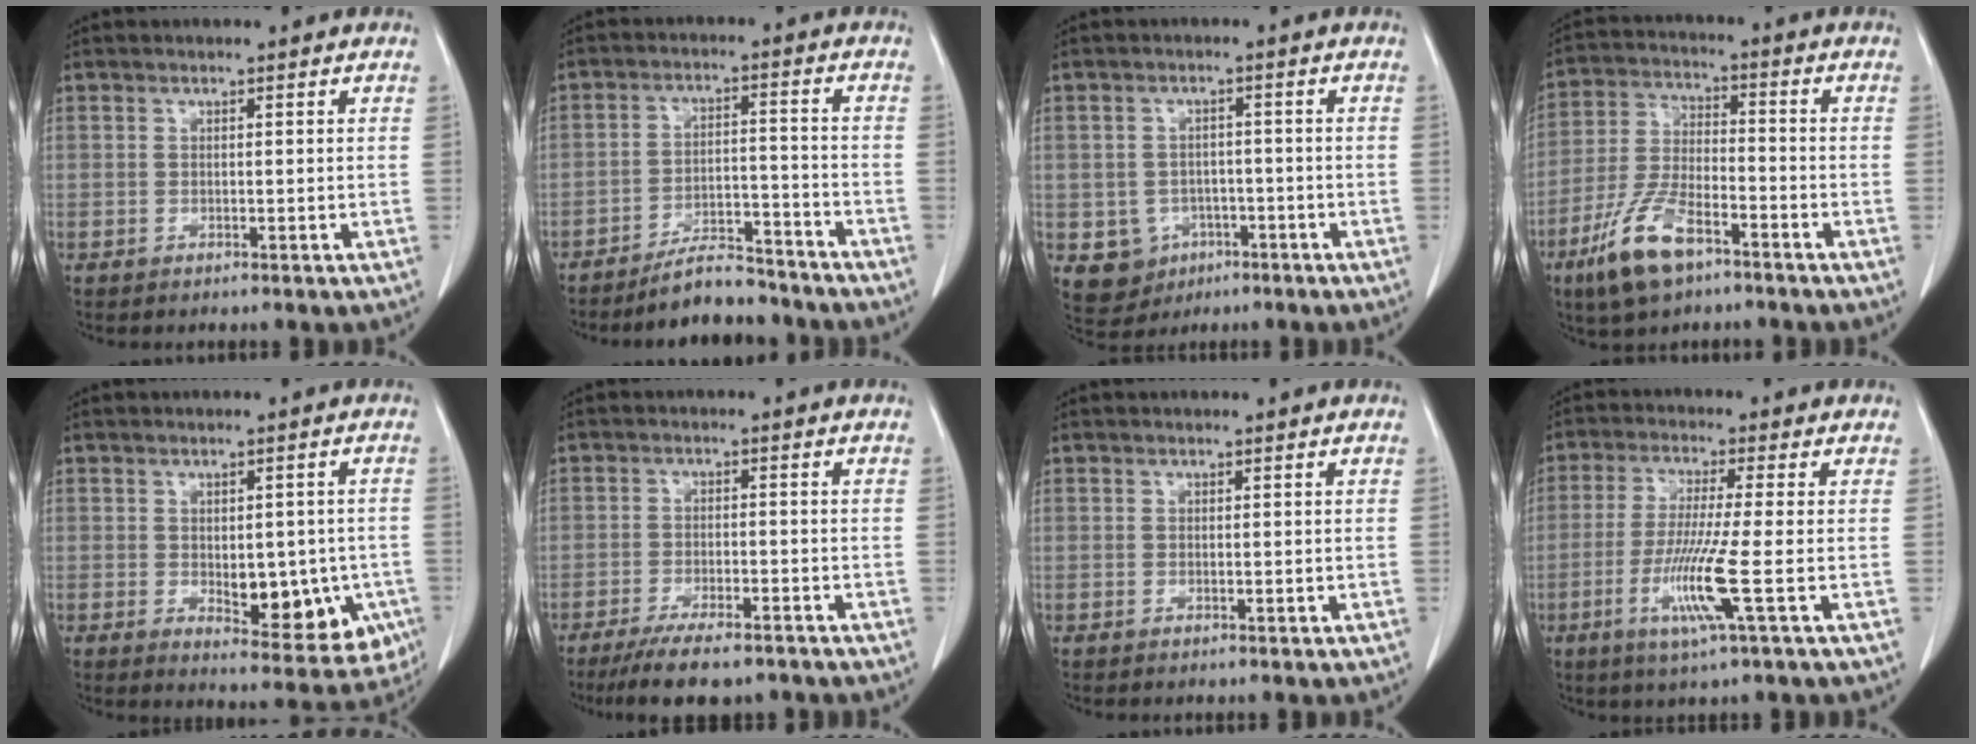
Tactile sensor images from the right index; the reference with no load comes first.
{"total": 9.3, "force": [-8.3, 2.6, 3.1], "torque": [-0.048, 0.012, -0.136]}
{"total": 7.3, "force": [-2.9, 6.4, 2.0], "torque": [-0.038, 0.009, -0.029]}
{"total": 12.0, "force": [-7.1, 4.4, 8.6], "torque": [-0.189, -0.006, -0.132]}
{"total": 13.4, "force": [-3.4, 6.8, 11.0], "torque": [-0.143, 0.006, -0.027]}
{"total": 10.5, "force": [-8.0, 2.8, 6.2], "torque": [-0.100, -0.015, -0.123]}
{"total": 0.6, "force": [-0.1, 0.3, 0.5], "torque": [-0.016, 0.000, 0.000]}
{"total": 9.4, "force": [-2.9, -0.7, 8.9], "torque": [-0.181, -0.023, -0.060]}